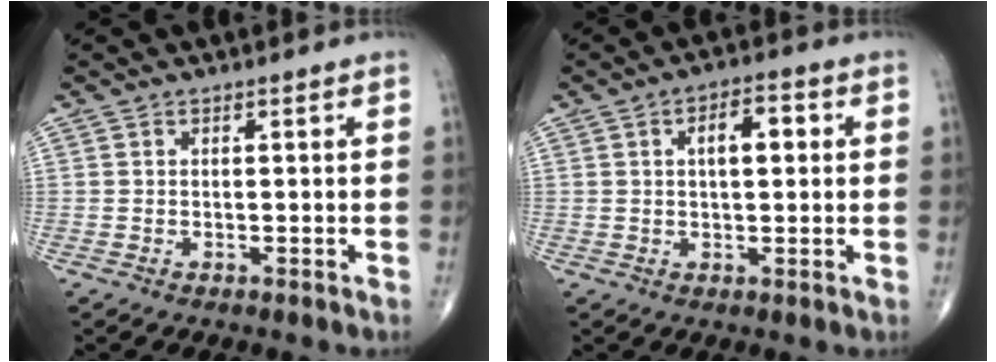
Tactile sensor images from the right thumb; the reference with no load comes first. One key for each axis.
{"total": 6.1, "fx": 1.4, "fy": 2.8, "fz": 5.3, "tx": -0.068, "ty": 0.009, "tz": 0.016}